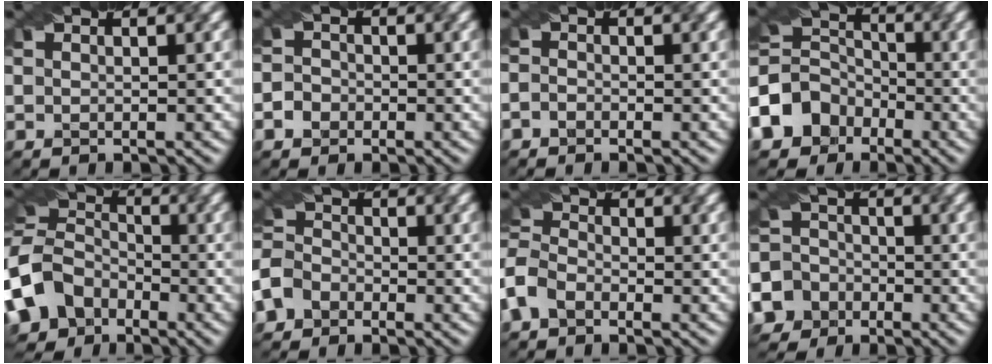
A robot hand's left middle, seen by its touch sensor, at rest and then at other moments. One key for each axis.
{"total": 2.6, "fx": -1.1, "fy": 2.2, "fz": 0.8, "tx": 0.009, "ty": 0.022, "tz": -0.037}
{"total": 1.1, "fx": -1.0, "fy": 0.4, "fz": 0.2, "tx": -0.002, "ty": 0.008, "tz": -0.024}
{"total": 7.0, "fx": -3.8, "fy": 5.4, "fz": 2.5, "tx": -0.057, "ty": 0.014, "tz": -0.083}
{"total": 10.3, "fx": -5.0, "fy": 8.0, "fz": 4.3, "tx": -0.115, "ty": 0.002, "tz": -0.097}
{"total": 6.6, "fx": -4.0, "fy": 4.8, "fz": 2.2, "tx": -0.039, "ty": -0.003, "tz": -0.078}
{"total": 4.3, "fx": -2.7, "fy": 2.5, "fz": 2.2, "tx": -0.054, "ty": 0.017, "tz": -0.066}
{"total": 9.9, "fx": -5.5, "fy": 8.1, "fz": 1.7, "tx": -0.049, "ty": -0.018, "tz": -0.110}